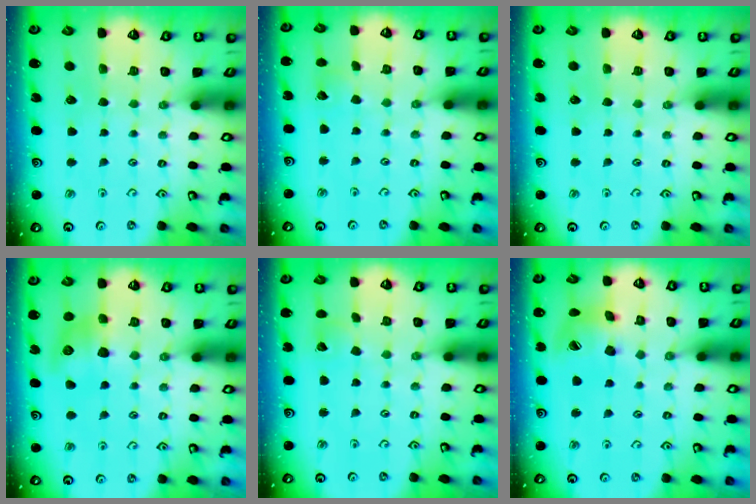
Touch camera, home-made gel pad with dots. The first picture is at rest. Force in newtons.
{"total": 2.8, "press": 2.8, "slide": 0.3}
{"total": 0.0}
{"total": 9.5, "press": 9.5, "slide": 0.1}
{"total": 2.7, "press": 2.7, "slide": 0.3}
{"total": 13.6, "press": 13.5, "slide": 1.6}